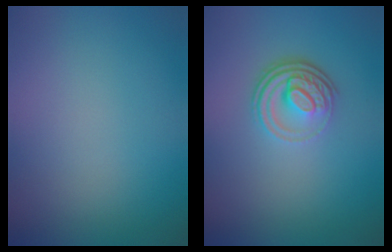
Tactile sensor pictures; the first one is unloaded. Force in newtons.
{"total": 3.8, "press": 2.7, "slide": 2.7}